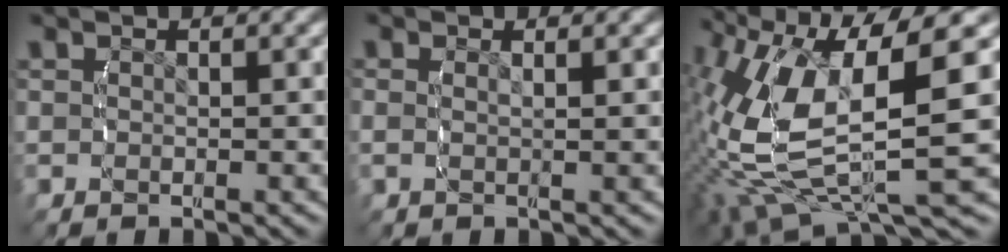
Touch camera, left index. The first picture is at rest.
{"total": 1.4, "force": [0.2, 0.5, 1.3], "torque": [-0.024, -0.004, 0.001]}
{"total": 13.9, "force": [-0.8, 8.1, 11.3], "torque": [-0.237, -0.043, 0.007]}